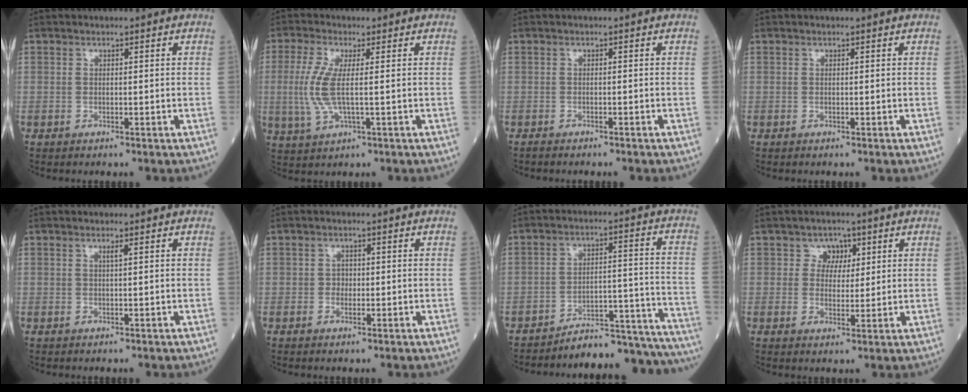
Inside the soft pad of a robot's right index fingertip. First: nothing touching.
{"total": 6.7, "force": [0.1, 1.5, 6.5], "torque": [-0.165, -0.007, 0.001]}
{"total": 3.0, "force": [-2.6, 0.6, 1.3], "torque": [-0.022, -0.005, -0.029]}
{"total": 0.0}
{"total": 0.7, "force": [0.4, -0.2, 0.6], "torque": [-0.014, -0.002, 0.008]}
{"total": 1.4, "force": [-0.1, 1.2, 0.7], "torque": [-0.008, 0.003, -0.002]}
{"total": 16.4, "force": [-16.2, 1.7, 1.9], "torque": [0.010, 0.052, -0.217]}
{"total": 1.5, "force": [0.8, 1.2, 0.5], "torque": [0.000, -0.001, 0.009]}